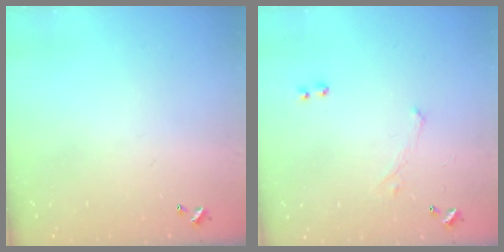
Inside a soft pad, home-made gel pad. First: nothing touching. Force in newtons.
{"total": 1.6, "press": 1.5, "slide": 0.6}